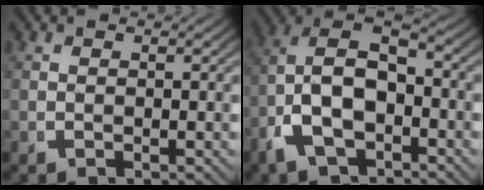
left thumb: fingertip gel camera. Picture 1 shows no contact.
{"total": 9.6, "force": [-0.9, 6.7, 6.7], "torque": [-0.156, -0.022, -0.012]}